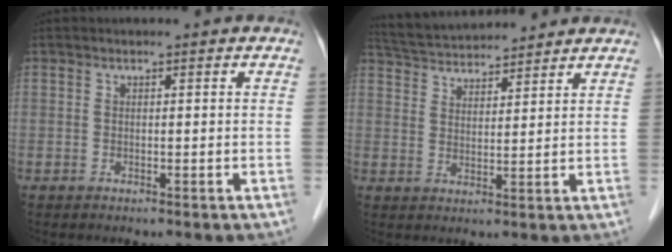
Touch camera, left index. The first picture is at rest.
{"total": 15.6, "force": [14.5, 2.5, 5.2], "torque": [-0.095, 0.023, 0.247]}